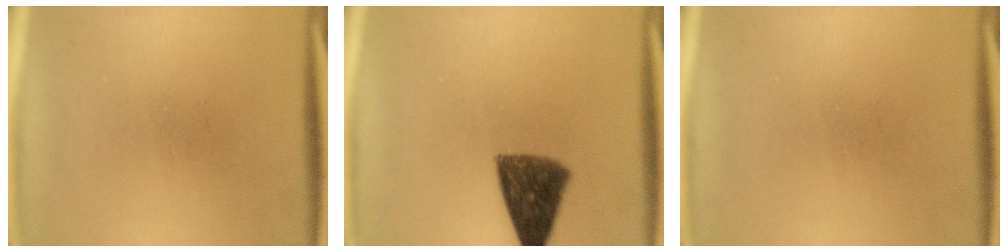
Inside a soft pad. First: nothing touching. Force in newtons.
{"total": 9.7}
{"total": 0.0}